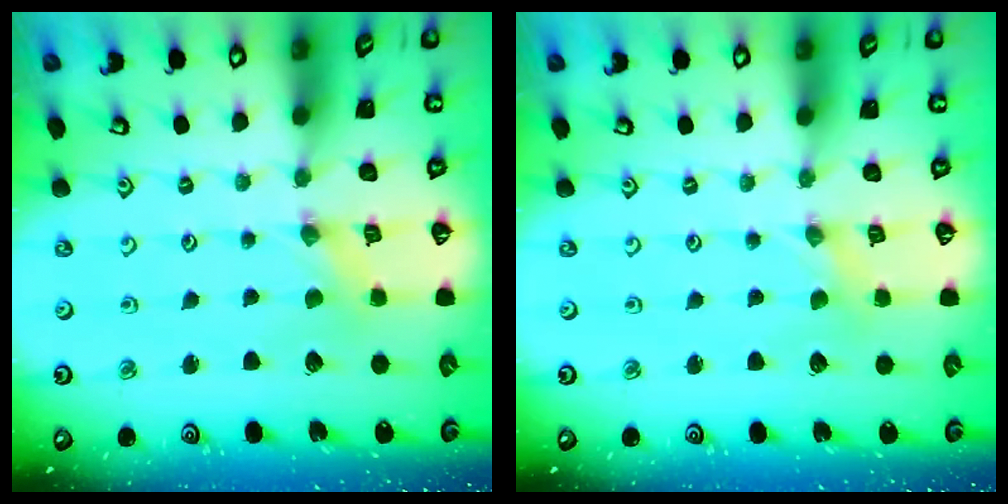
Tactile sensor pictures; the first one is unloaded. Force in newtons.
{"total": 0.0}